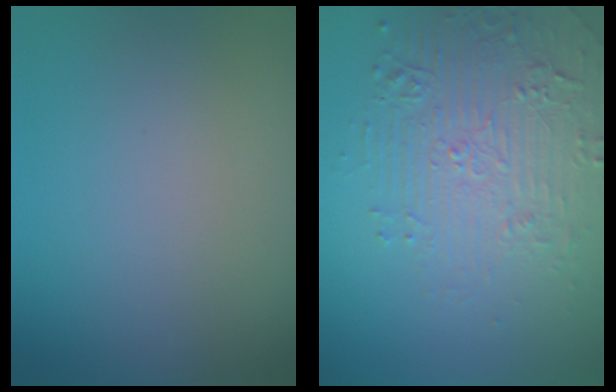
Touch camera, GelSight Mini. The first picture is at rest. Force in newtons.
{"total": 5.0, "press": 3.8, "slide": 3.2}